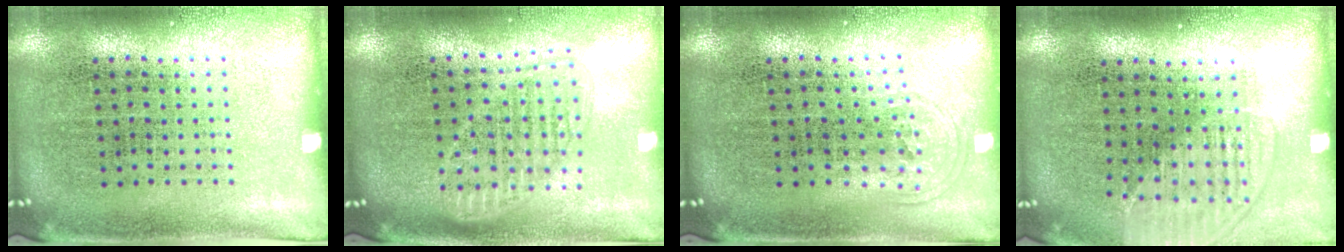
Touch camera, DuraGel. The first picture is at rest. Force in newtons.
{"total": 1.5, "press": 1.3, "slide": 0.8}
{"total": 0.8, "press": 0.5, "slide": 0.7}
{"total": 1.4, "press": 1.3, "slide": 0.5}